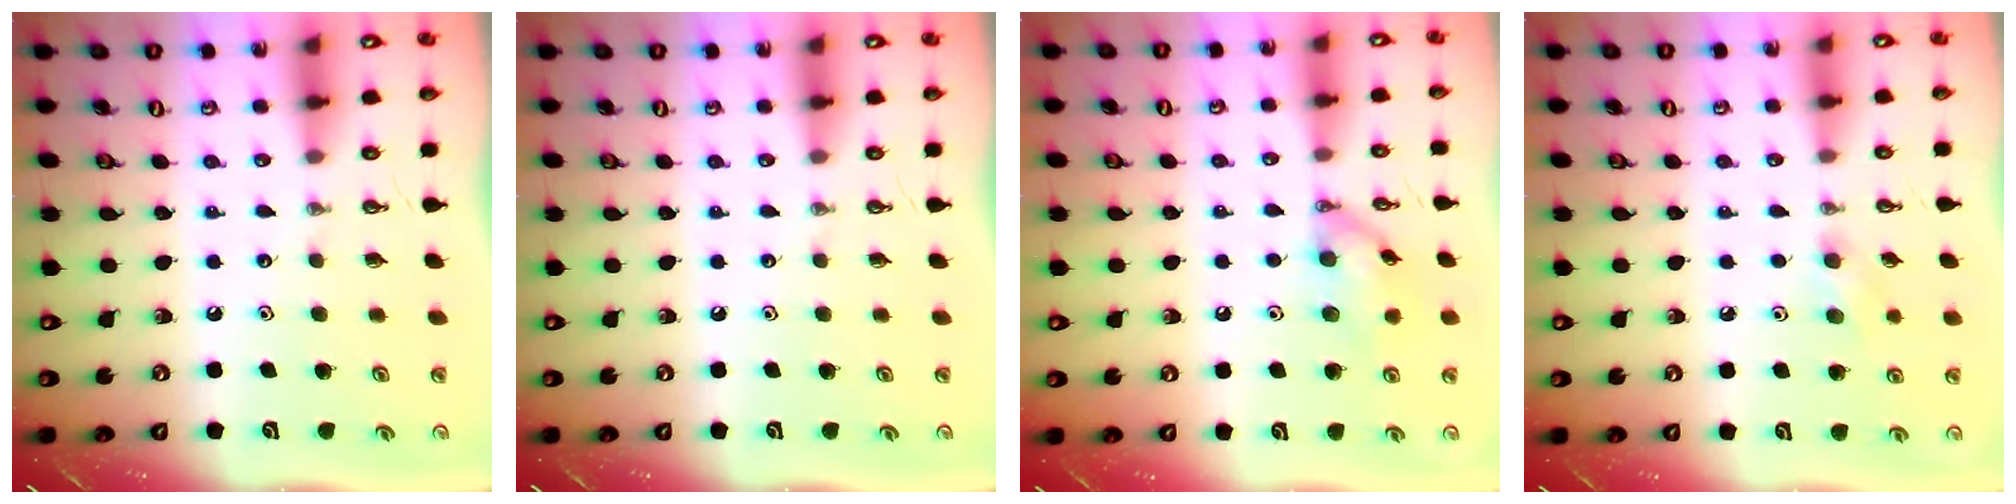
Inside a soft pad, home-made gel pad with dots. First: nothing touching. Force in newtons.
{"total": 0.0}
{"total": 10.9, "press": 10.9, "slide": 1.1}
{"total": 7.9, "press": 7.0, "slide": 3.6}